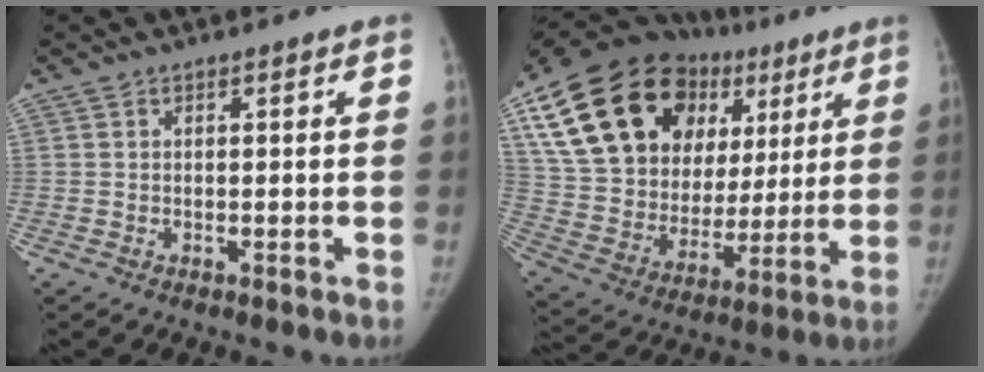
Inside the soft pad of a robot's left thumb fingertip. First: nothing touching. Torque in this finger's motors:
{"motor_torque": [2.45, 2.56, 1.45, -1.32, 0.66]}